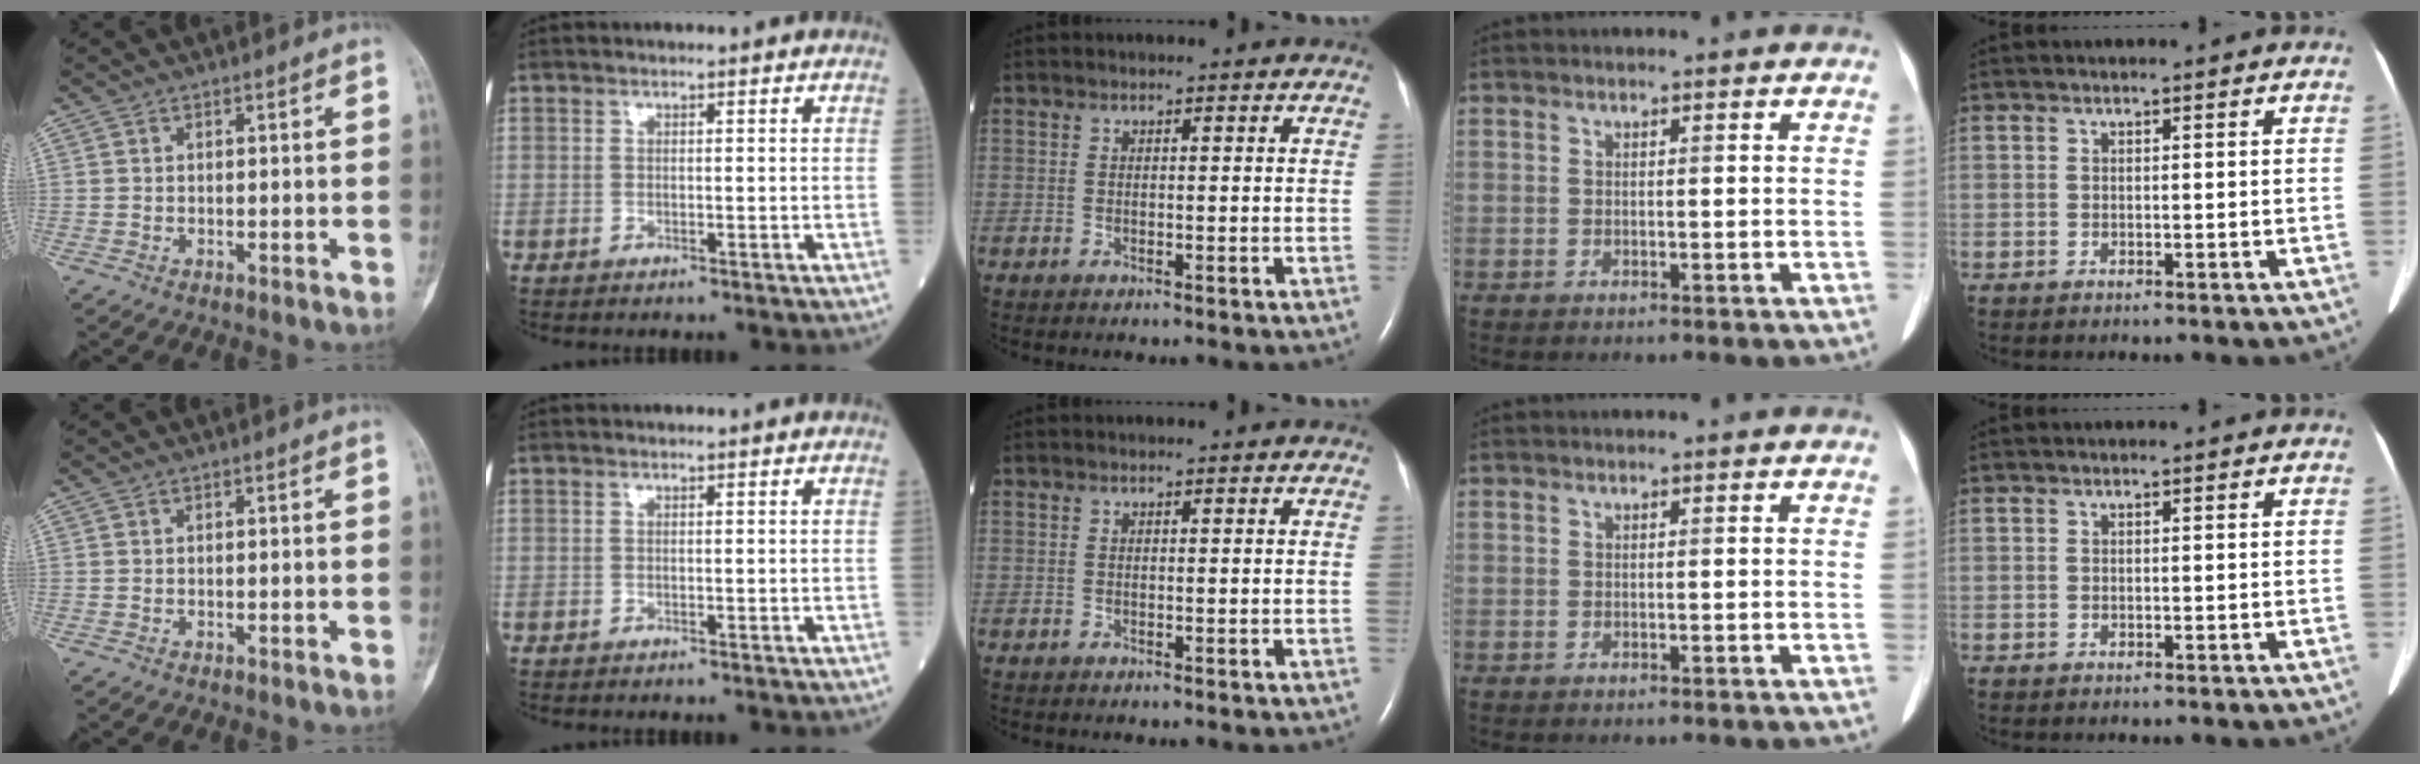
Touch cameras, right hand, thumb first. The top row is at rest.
{}